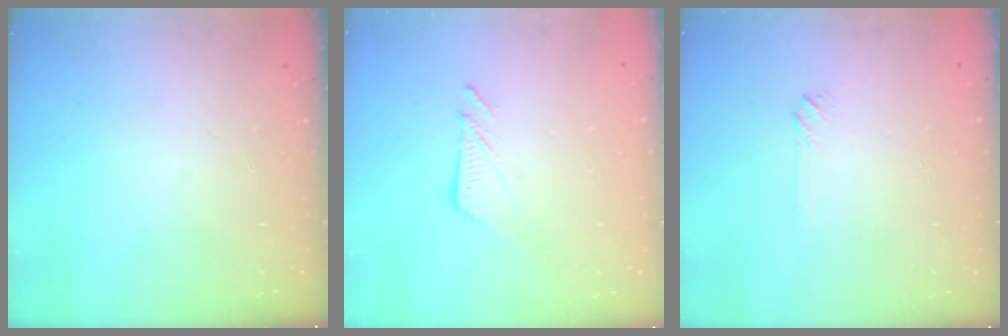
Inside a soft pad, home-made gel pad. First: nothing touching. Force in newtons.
{"total": 7.0, "press": 7.0, "slide": 0.1}
{"total": 2.0, "press": 2.0, "slide": 0.3}